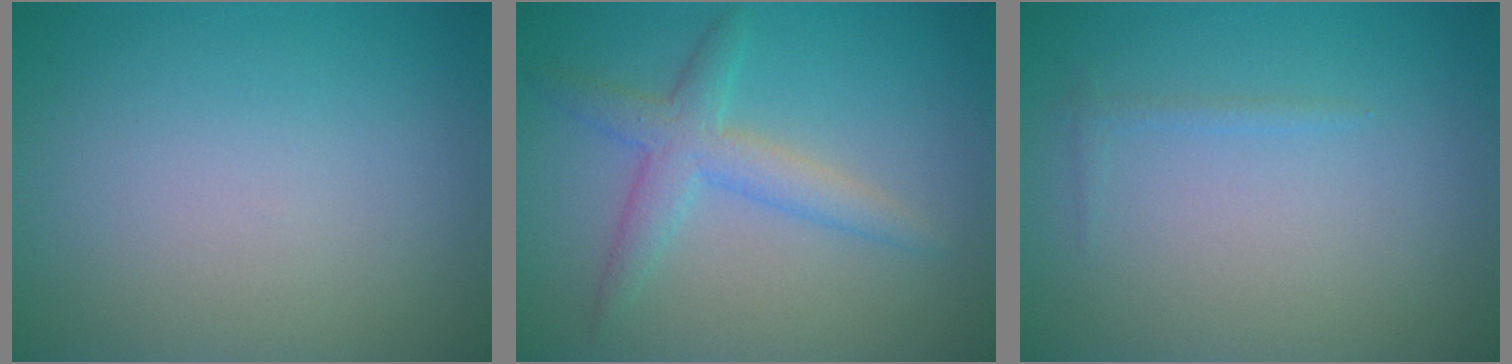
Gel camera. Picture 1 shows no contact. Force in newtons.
{"total": 3.3, "press": 3.3, "slide": 0.1}
{"total": 0.6, "press": 0.6, "slide": 0.1}